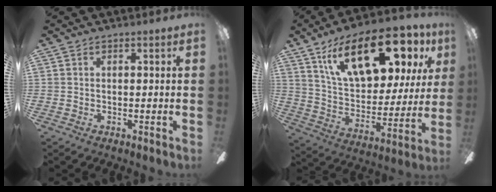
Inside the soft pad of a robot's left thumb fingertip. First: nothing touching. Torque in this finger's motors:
{"motor_torque": [2.61, 2.40, 1.36, -1.41, 0.19]}